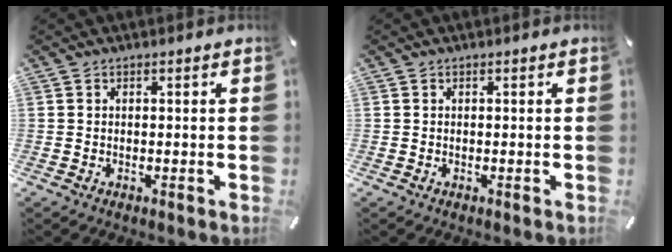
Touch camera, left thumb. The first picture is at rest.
{"total": 0.0}